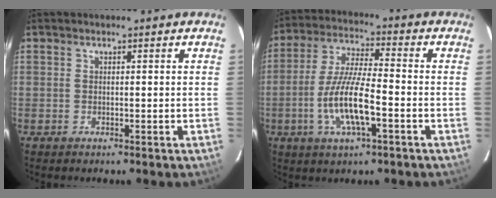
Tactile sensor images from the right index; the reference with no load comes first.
{"total": 12.0, "force": [-4.0, 2.6, 11.0], "torque": [-0.228, -0.006, -0.075]}